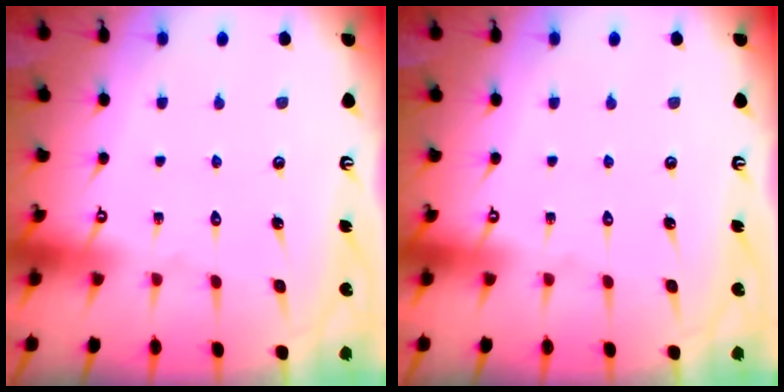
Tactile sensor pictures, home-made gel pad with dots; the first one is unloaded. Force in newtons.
{"total": 0.0}